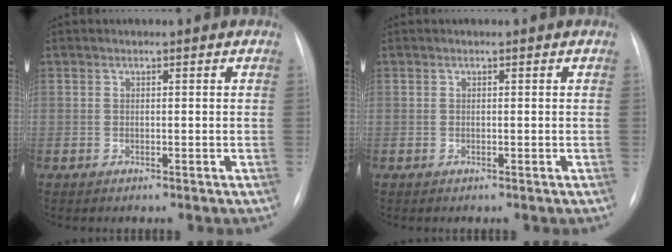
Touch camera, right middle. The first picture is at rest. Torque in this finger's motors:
{"motor_torque": [-0.03, -0.02, -0.01, -0.01]}